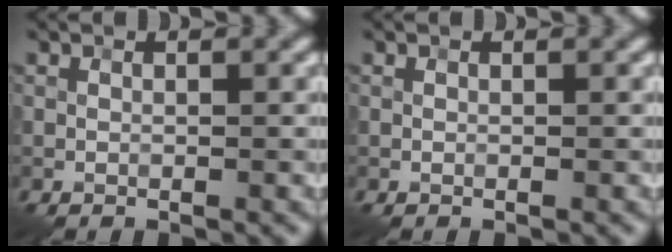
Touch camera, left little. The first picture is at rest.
{"total": 0.0}